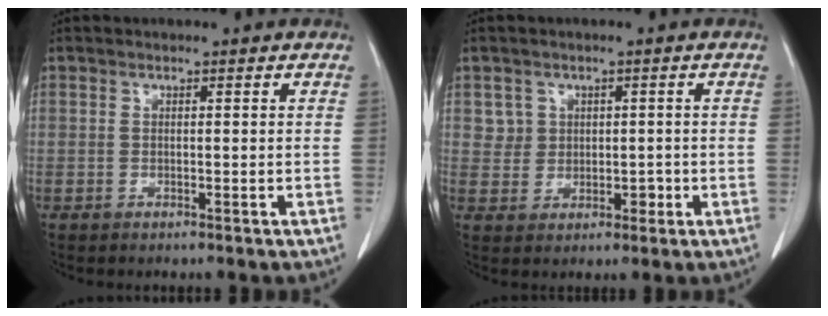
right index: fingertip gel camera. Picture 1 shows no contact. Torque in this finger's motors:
{"motor_torque": [-0.08, 0.04, -0.03, -0.01]}